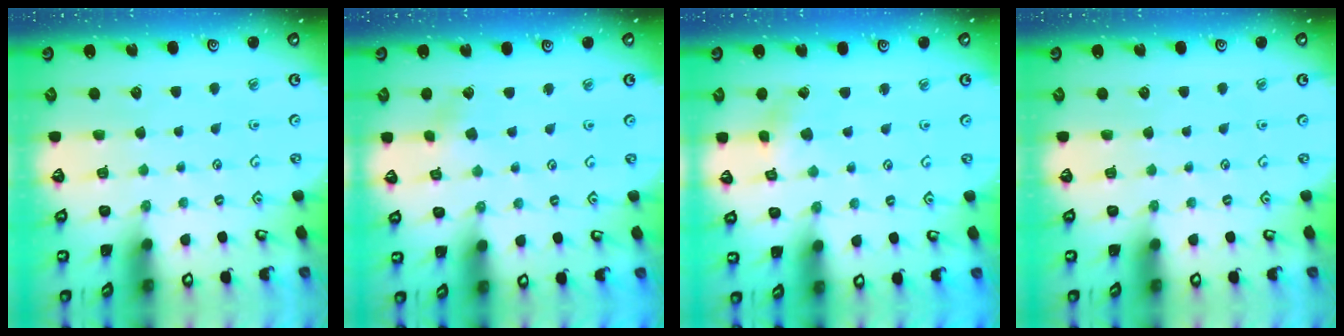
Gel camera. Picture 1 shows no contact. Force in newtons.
{"total": 2.3, "press": 2.3, "slide": 0.3}
{"total": 2.4, "press": 2.4, "slide": 0.2}
{"total": 0.0}